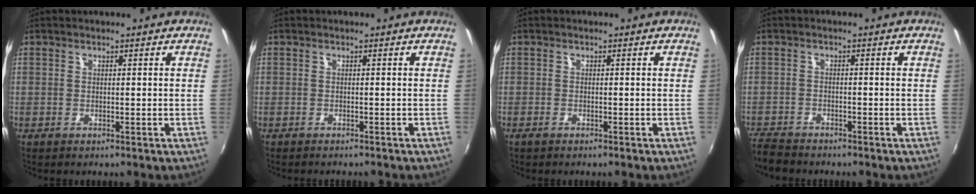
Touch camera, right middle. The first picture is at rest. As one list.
[{"total": 2.0, "force": [-1.9, 0.5, 0.6], "torque": [-0.017, -0.011, -0.029]}, {"total": 1.1, "force": [-1.0, 0.2, 0.6], "torque": [-0.014, -0.002, -0.020]}, {"total": 5.3, "force": [-5.0, 1.0, 1.2], "torque": [-0.043, -0.020, -0.099]}]